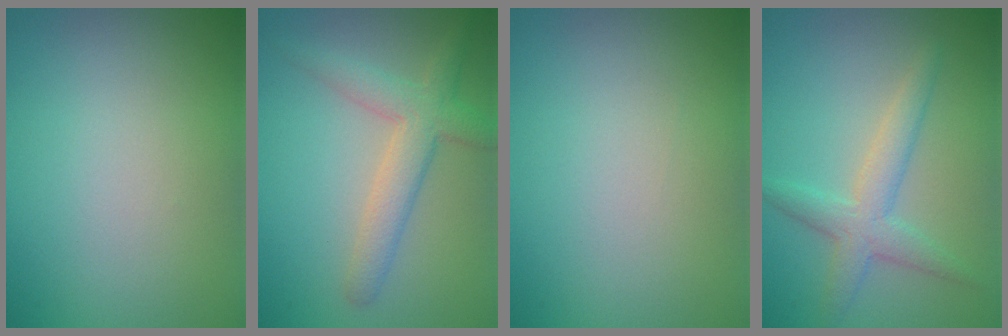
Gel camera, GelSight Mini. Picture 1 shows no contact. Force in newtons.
{"total": 4.0, "press": 4.0, "slide": 0.3}
{"total": 0.0}
{"total": 3.3, "press": 3.3, "slide": 0.1}